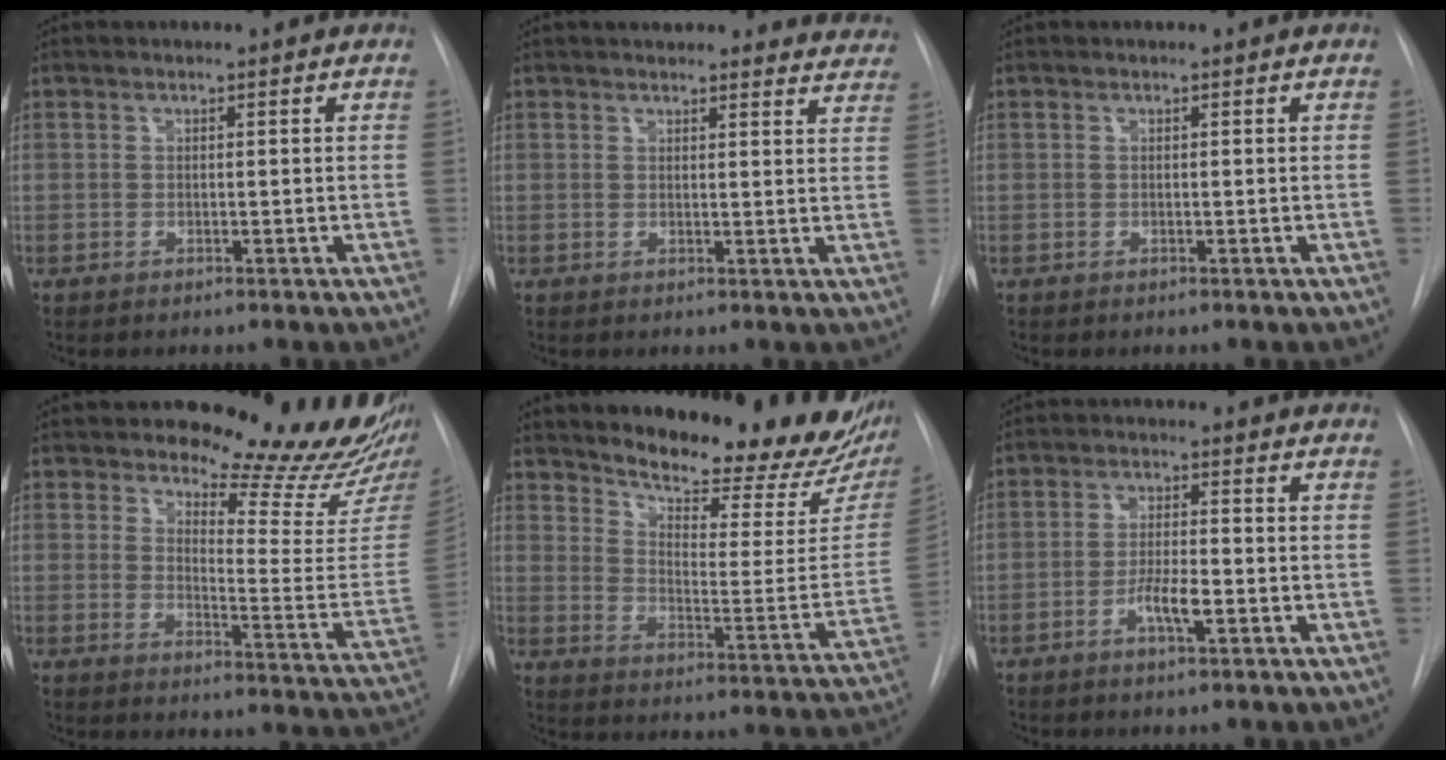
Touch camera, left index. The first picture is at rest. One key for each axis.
{"total": 12.7, "fx": 11.9, "fy": 3.6, "fz": 2.5, "tx": -0.001, "ty": -0.009, "tz": 0.114}
{"total": 0.0}
{"total": 17.9, "fx": 16.8, "fy": 2.1, "fz": 5.9, "tx": -0.070, "ty": -0.134, "tz": 0.193}
{"total": 22.1, "fx": 19.2, "fy": 4.9, "fz": 9.8, "tx": -0.140, "ty": -0.079, "tz": 0.244}
{"total": 4.5, "fx": -2.6, "fy": 0.7, "fz": 3.6, "tx": -0.067, "ty": -0.006, "tz": -0.046}